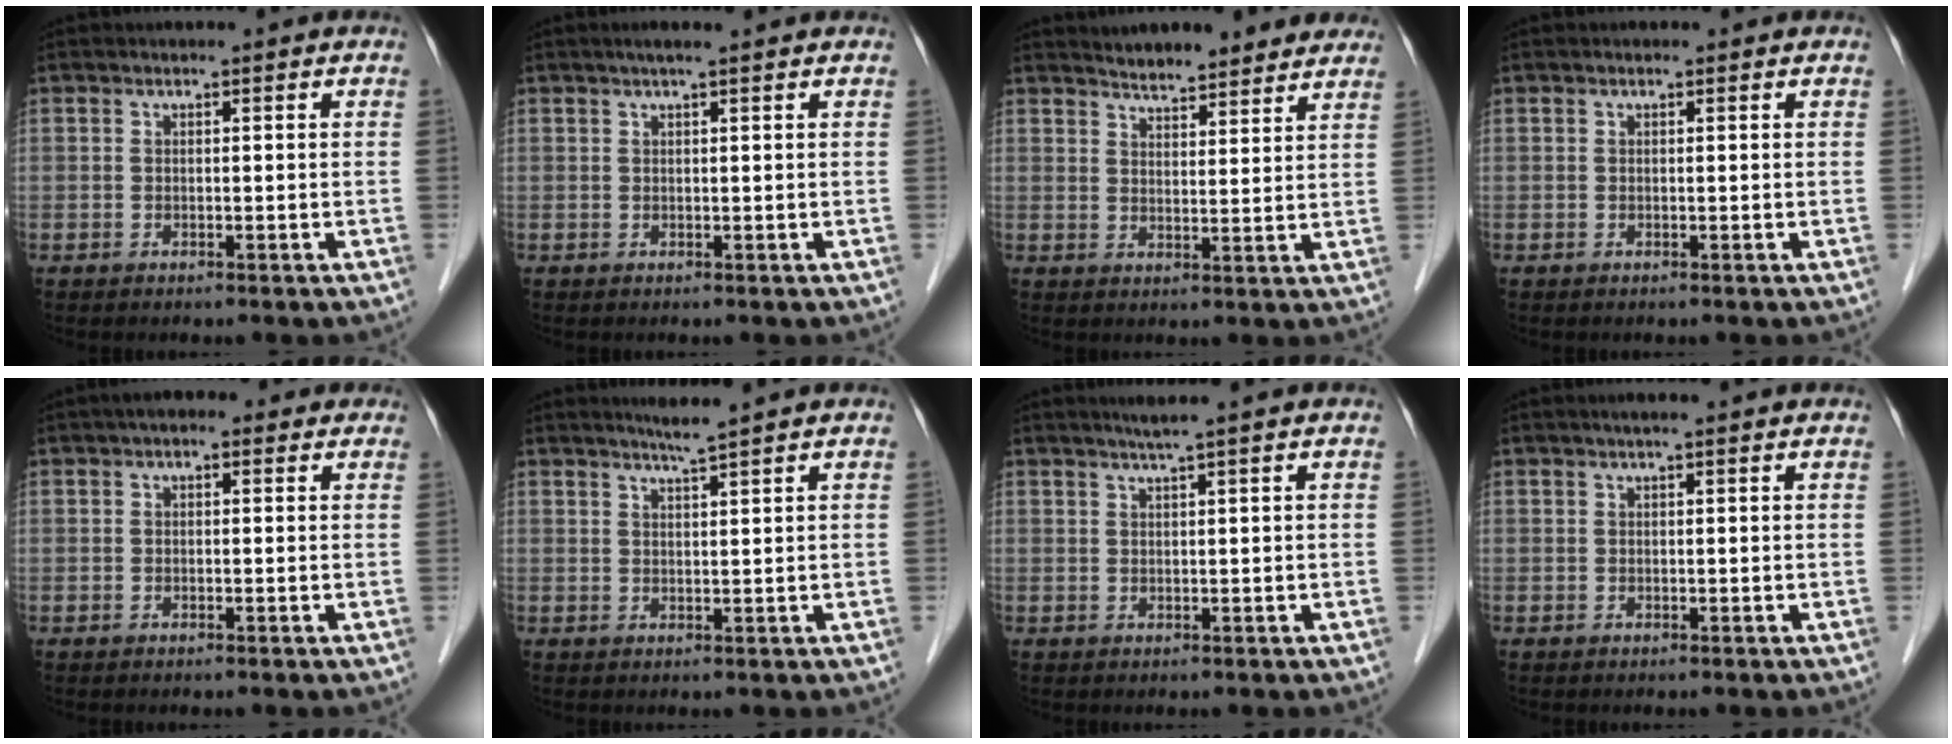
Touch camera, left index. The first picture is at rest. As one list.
[{"total": 3.1, "force": [2.4, 0.0, 2.0], "torque": [-0.024, 0.023, 0.034]}, {"total": 9.9, "force": [8.9, 2.0, 3.7], "torque": [-0.045, 0.012, 0.112]}, {"total": 0.0}, {"total": 3.2, "force": [1.8, 1.7, 1.9], "torque": [-0.028, 0.026, 0.020]}, {"total": 2.8, "force": [2.3, -0.9, 1.3], "torque": [-0.022, -0.005, 0.042]}, {"total": 2.3, "force": [1.7, -0.8, 1.4], "torque": [-0.024, -0.001, 0.034]}, {"total": 2.8, "force": [2.2, 0.0, 1.7], "torque": [-0.021, 0.022, 0.030]}]